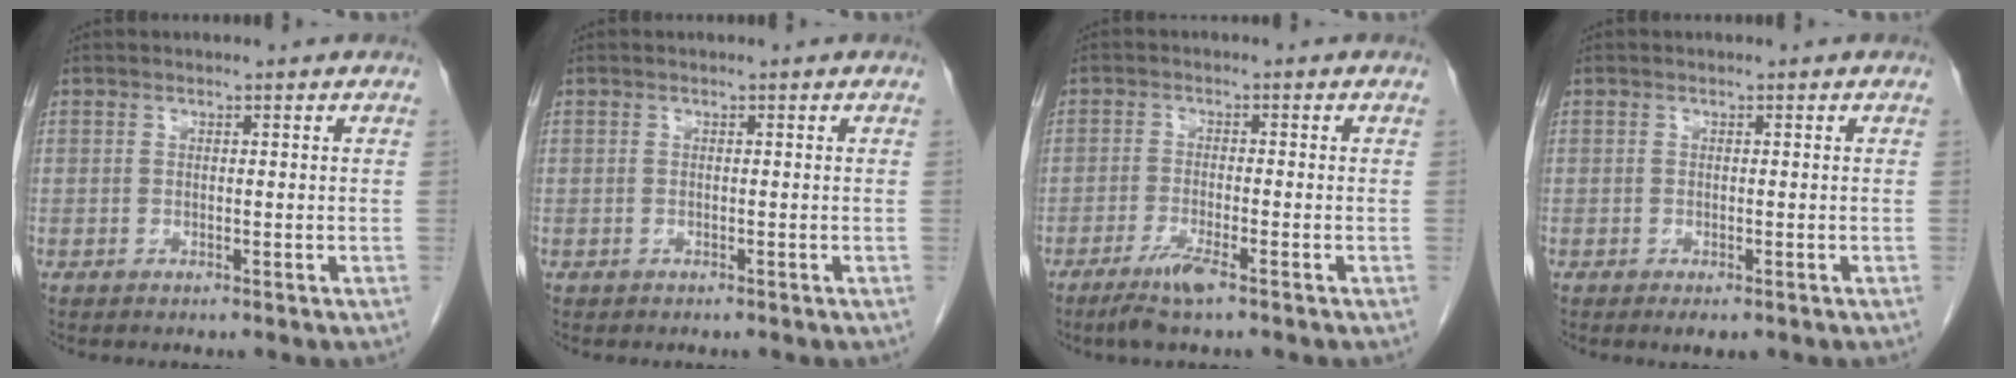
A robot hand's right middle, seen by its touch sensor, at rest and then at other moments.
{"total": 0.0}
{"total": 4.2, "force": [-2.8, 0.0, 3.1], "torque": [-0.066, -0.010, -0.055]}
{"total": 1.7, "force": [-1.0, 0.7, 1.1], "torque": [-0.015, -0.002, -0.007]}